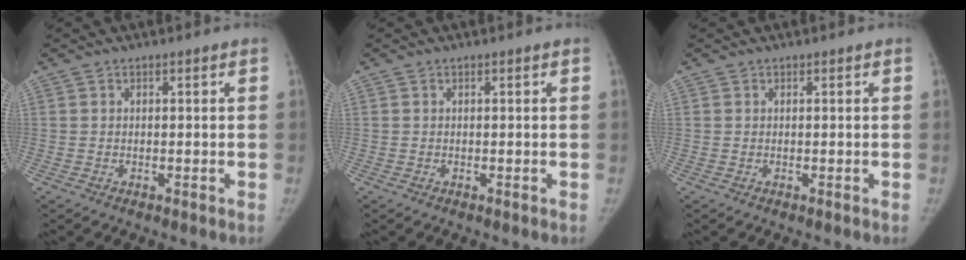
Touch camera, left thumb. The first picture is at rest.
{"total": 0.0}
{"total": 0.0}